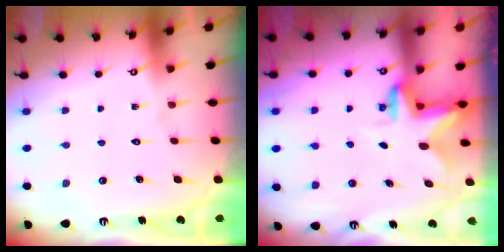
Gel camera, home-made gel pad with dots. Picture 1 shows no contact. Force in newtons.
{"total": 2.5, "press": 2.4, "slide": 0.4}